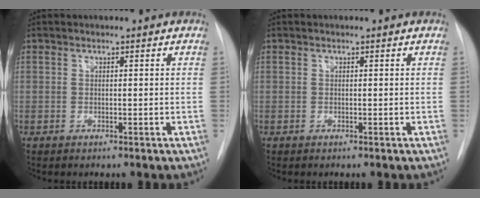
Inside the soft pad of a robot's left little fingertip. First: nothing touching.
{"total": 0.0}